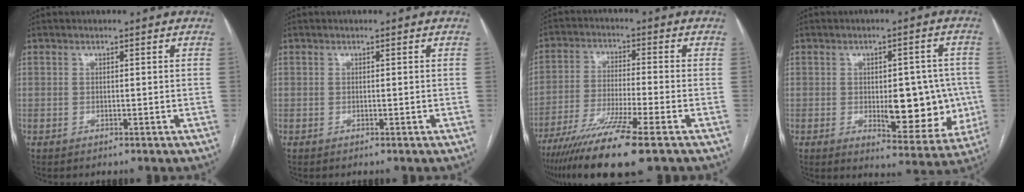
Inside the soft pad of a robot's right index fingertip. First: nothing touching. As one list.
[{"total": 0.0}, {"total": 12.8, "force": [-8.6, -0.6, 9.5], "torque": [-0.183, -0.036, -0.150]}, {"total": 11.6, "force": [-1.3, 4.9, 10.4], "torque": [-0.119, 0.004, -0.002]}]